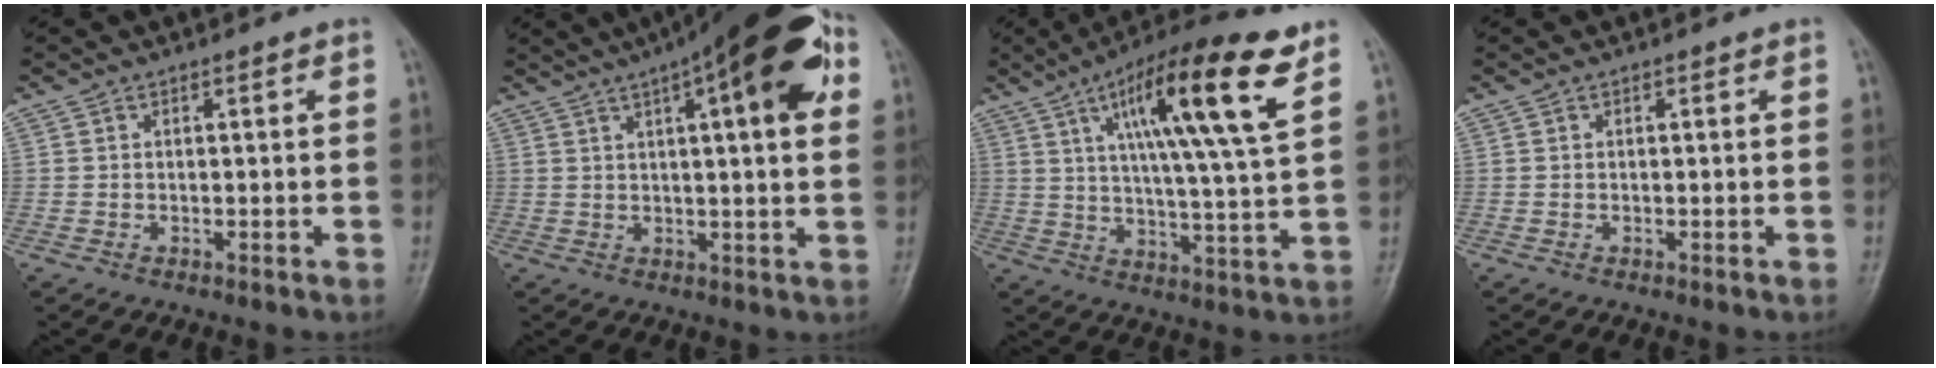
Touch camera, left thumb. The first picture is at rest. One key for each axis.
{"total": 17.9, "fx": 7.4, "fy": 4.7, "fz": 15.6, "tx": -0.212, "ty": 0.015, "tz": 0.098}
{"total": 18.9, "fx": 8.6, "fy": 2.7, "fz": 16.6, "tx": -0.264, "ty": -0.020, "tz": 0.137}
{"total": 0.0}